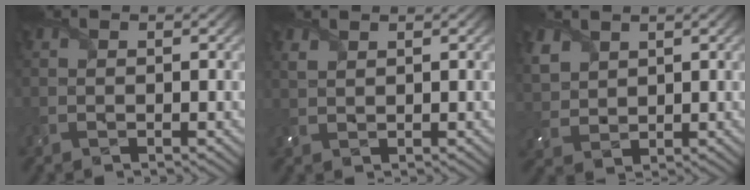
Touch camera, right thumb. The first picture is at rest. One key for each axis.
{"total": 1.4, "fx": 1.1, "fy": 0.5, "fz": 0.6, "tx": -0.025, "ty": 0.000, "tz": 0.027}
{"total": 4.3, "fx": 2.6, "fy": 2.9, "fz": 1.8, "tx": -0.062, "ty": -0.001, "tz": 0.059}